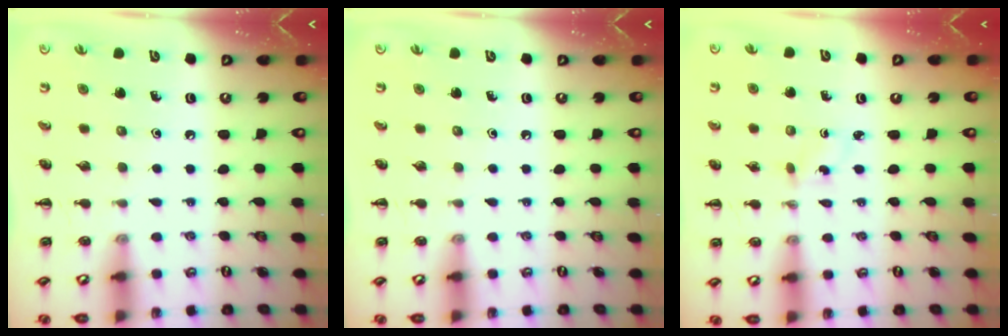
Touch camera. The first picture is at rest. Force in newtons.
{"total": 0.0}
{"total": 1.5, "press": 1.4, "slide": 0.7}